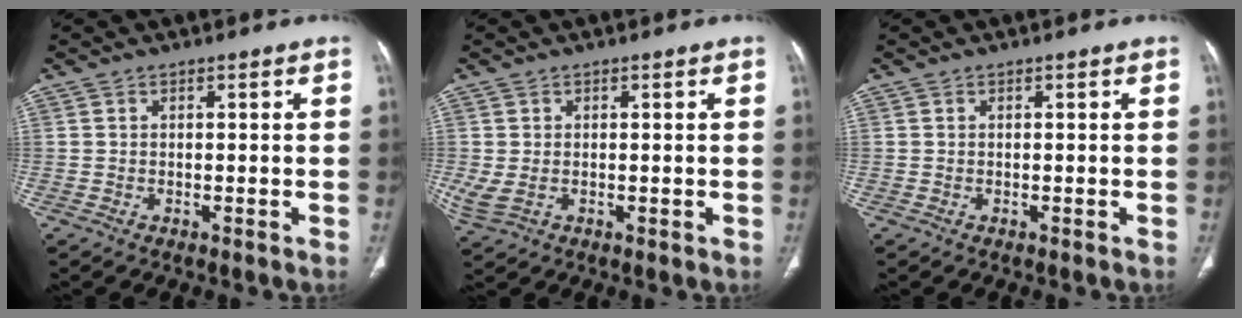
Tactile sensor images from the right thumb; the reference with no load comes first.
{"total": 3.6, "force": [-0.1, 2.2, 2.8], "torque": [-0.077, 0.002, 0.009]}
{"total": 0.0}